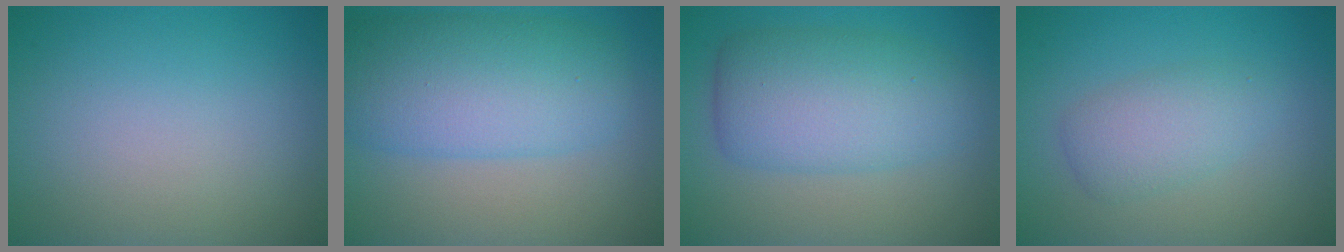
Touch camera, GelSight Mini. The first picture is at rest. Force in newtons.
{"total": 8.2, "press": 8.2, "slide": 0.2}
{"total": 6.8, "press": 6.8, "slide": 0.2}
{"total": 3.0, "press": 3.0, "slide": 0.1}